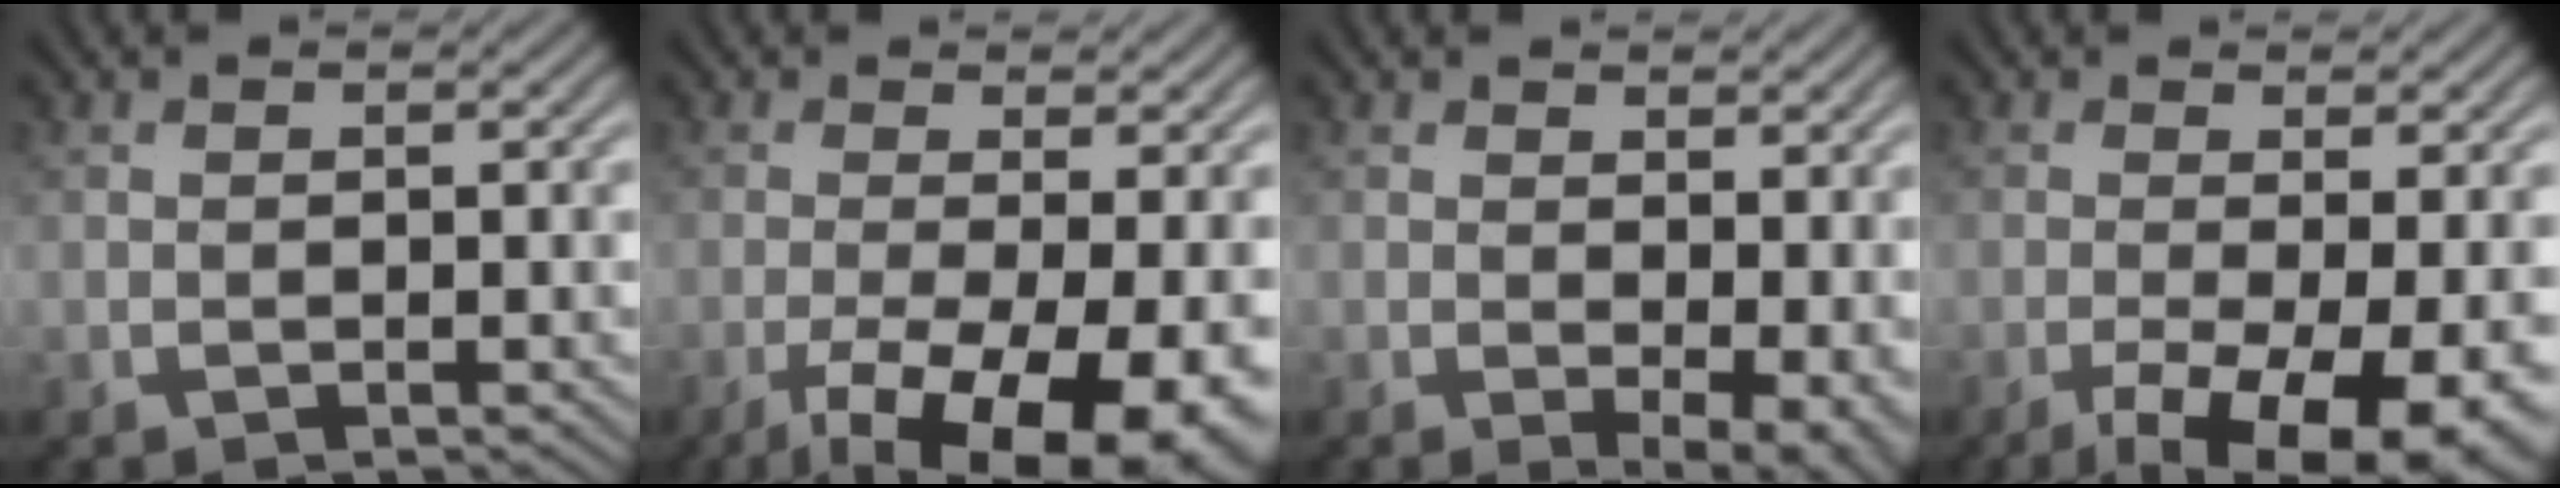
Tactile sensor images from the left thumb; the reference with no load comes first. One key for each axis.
{"total": 12.4, "fx": -5.5, "fy": 4.1, "fz": 10.3, "tx": -0.177, "ty": -0.017, "tz": -0.079}
{"total": 4.9, "fx": 0.9, "fy": 2.3, "fz": 4.2, "tx": -0.059, "ty": -0.010, "tz": 0.020}
{"total": 9.9, "fx": -4.3, "fy": 3.1, "fz": 8.4, "tx": -0.149, "ty": -0.020, "tz": -0.059}